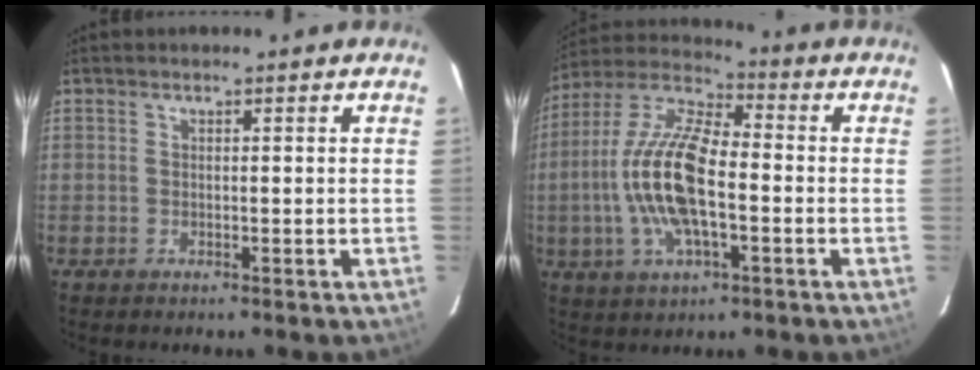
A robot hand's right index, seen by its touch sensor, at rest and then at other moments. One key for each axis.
{"total": 15.6, "fx": -2.1, "fy": 6.2, "fz": 14.1, "tx": -0.291, "ty": 0.005, "tz": -0.047}